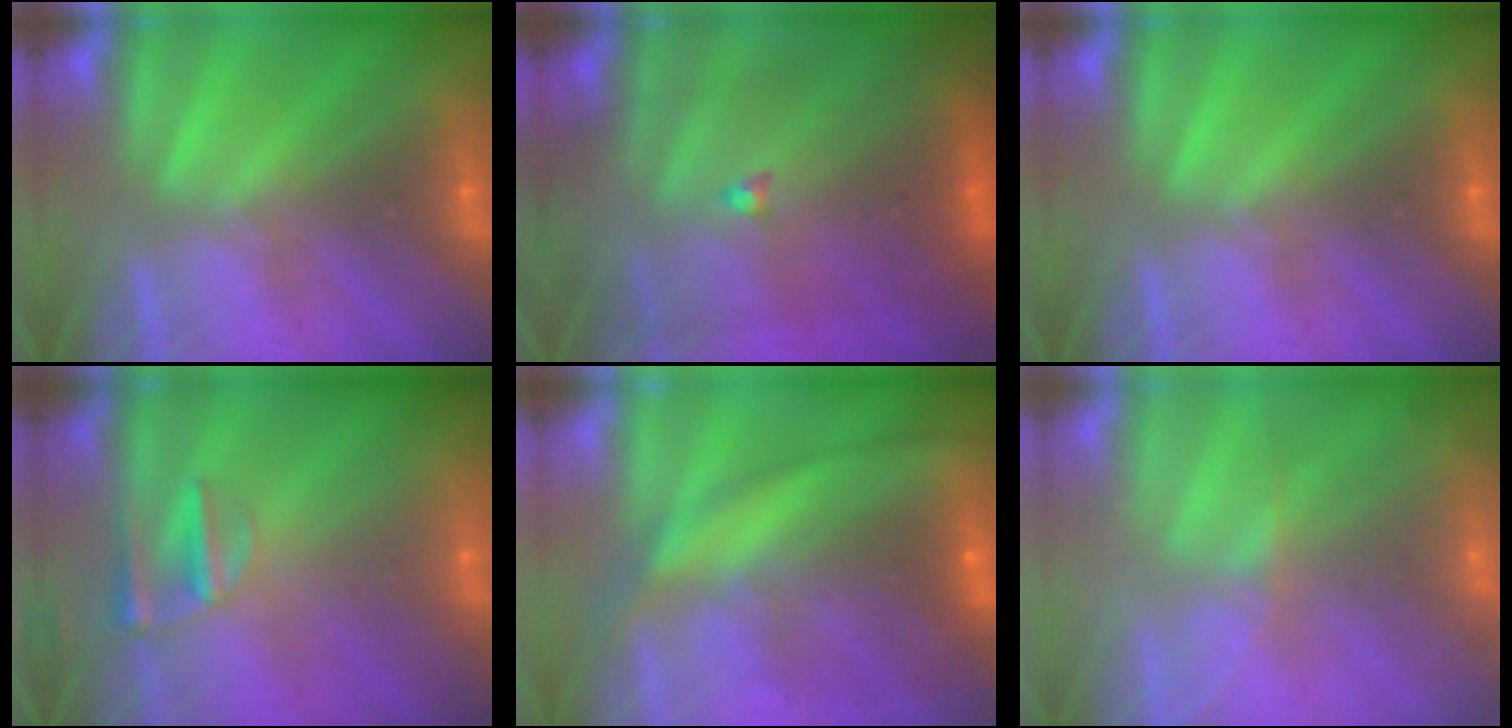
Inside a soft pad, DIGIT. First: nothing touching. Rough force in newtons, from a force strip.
{"total": 7.3}
{"total": 0.0}
{"total": 2.4}
{"total": 9.3}
{"total": 7.3}